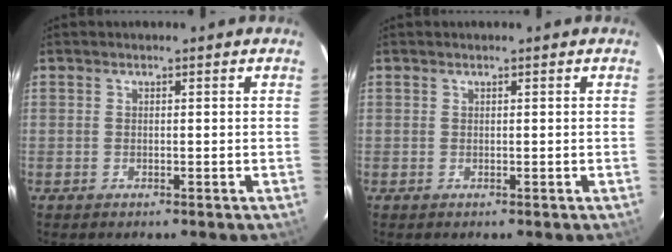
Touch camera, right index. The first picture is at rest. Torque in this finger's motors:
{"motor_torque": [0.10, 0.01, 0.02, 0.00]}